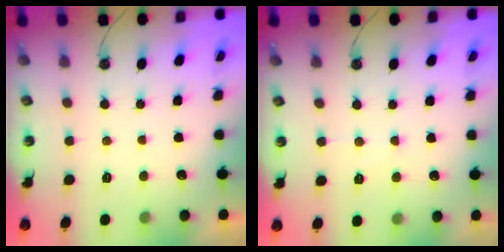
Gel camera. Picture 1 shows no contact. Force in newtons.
{"total": 7.1, "press": 7.0, "slide": 0.8}